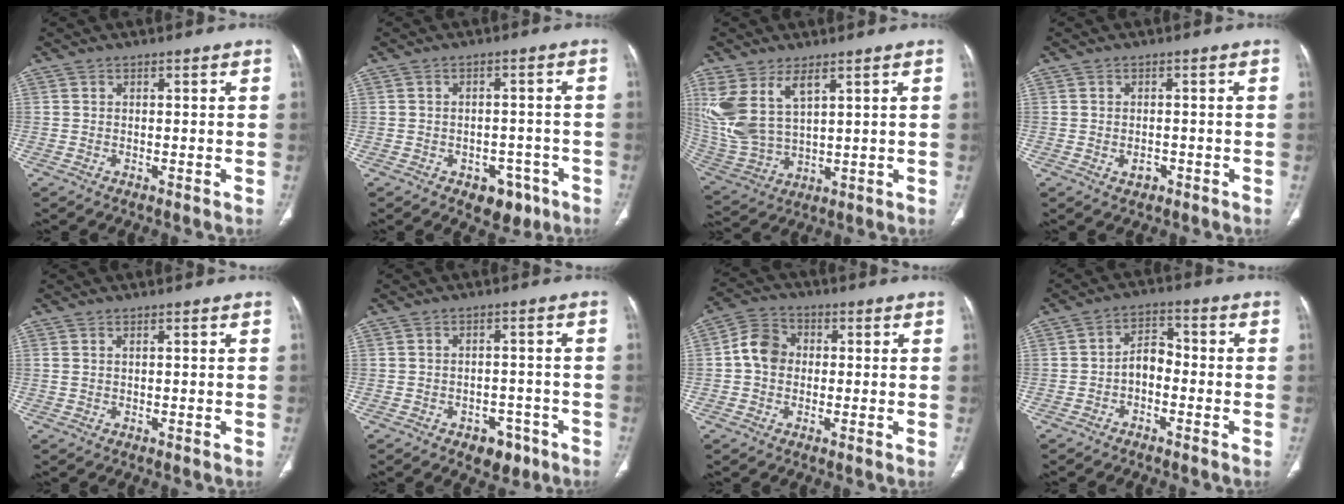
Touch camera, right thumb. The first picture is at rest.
{"total": 6.4, "force": [-3.5, 4.3, 3.2], "torque": [-0.014, 0.025, -0.041]}
{"total": 13.3, "force": [6.0, 6.6, 9.8], "torque": [-0.222, -0.020, 0.139]}
{"total": 1.9, "force": [-0.8, 1.4, 1.1], "torque": [-0.013, 0.005, -0.006]}
{"total": 0.7, "force": [0.3, 0.2, 0.5], "torque": [-0.018, 0.011, 0.011]}
{"total": 5.4, "force": [-3.1, 3.6, 2.5], "torque": [-0.009, 0.022, -0.037]}
{"total": 7.0, "force": [0.0, 5.8, 3.8], "torque": [-0.056, 0.019, -0.012]}
{"total": 5.0, "force": [-1.7, 3.2, 3.4], "torque": [-0.045, 0.032, -0.039]}